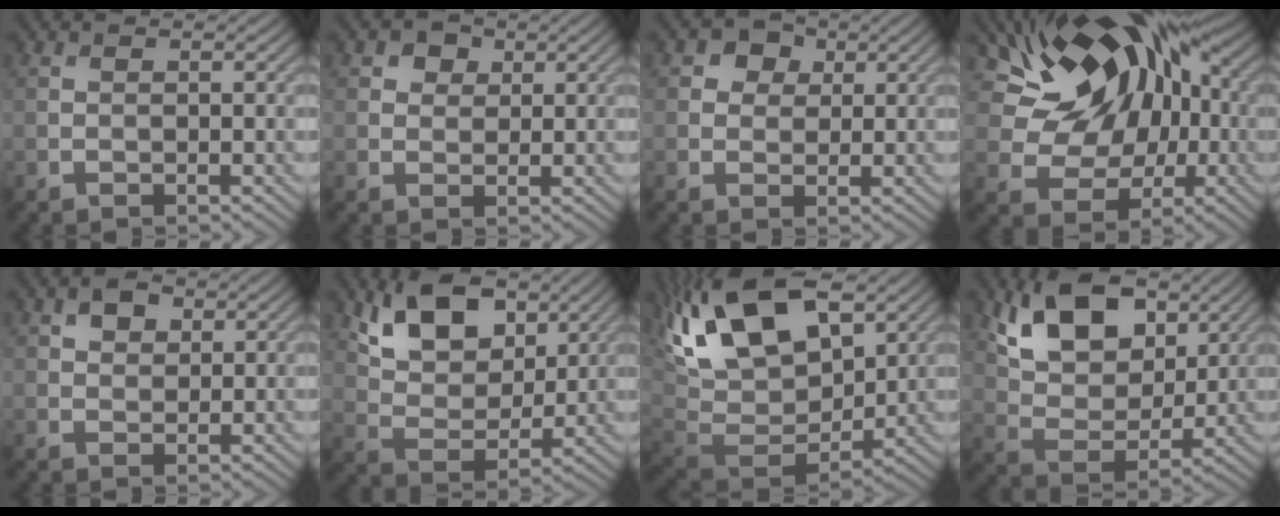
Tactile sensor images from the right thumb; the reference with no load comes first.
{"total": 2.7, "force": [1.3, 2.1, 1.1], "torque": [-0.017, 0.000, 0.019]}
{"total": 3.4, "force": [1.2, 2.8, 1.4], "torque": [-0.022, 0.005, 0.014]}
{"total": 14.3, "force": [3.8, 9.7, 9.7], "torque": [-0.176, 0.024, 0.058]}
{"total": 2.9, "force": [1.5, 1.9, 1.6], "torque": [-0.030, 0.002, 0.024]}
{"total": 10.3, "force": [5.8, 5.8, 6.2], "torque": [-0.135, -0.002, 0.104]}
{"total": 19.1, "force": [8.1, 11.0, 13.4], "torque": [-0.282, 0.028, 0.151]}
{"total": 11.9, "force": [6.4, 6.8, 7.3], "torque": [-0.153, 0.002, 0.117]}